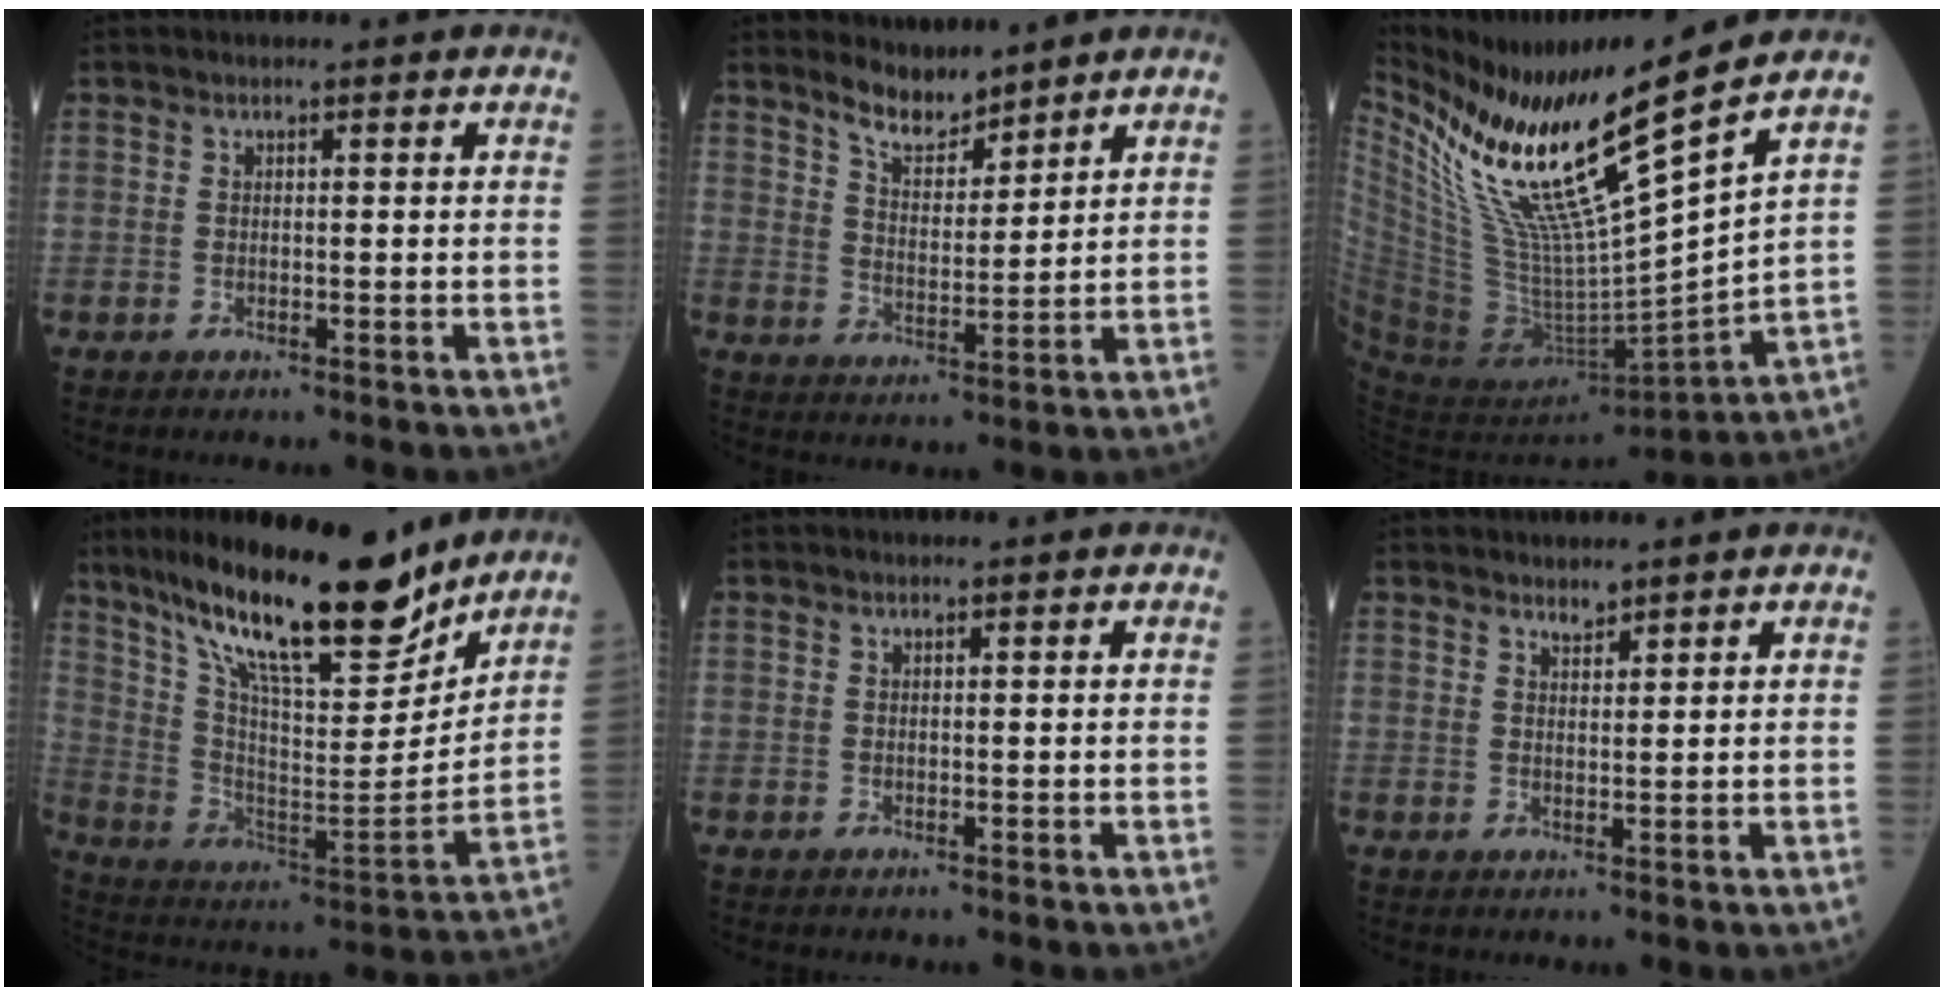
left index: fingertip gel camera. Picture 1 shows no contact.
{"total": 5.6, "force": [5.2, 1.3, 1.6], "torque": [-0.037, -0.001, 0.101]}
{"total": 18.3, "force": [12.4, -0.1, 13.4], "torque": [-0.236, -0.027, 0.232]}
{"total": 21.8, "force": [17.3, 4.0, 12.6], "torque": [-0.225, -0.014, 0.295]}
{"total": 0.0}
{"total": 1.4, "force": [1.4, 0.1, 0.2], "torque": [-0.008, 0.000, 0.028]}